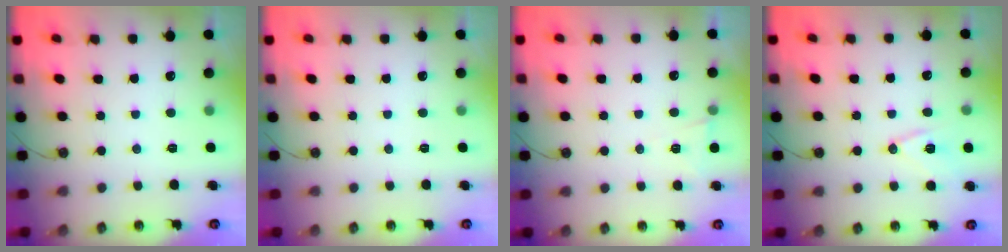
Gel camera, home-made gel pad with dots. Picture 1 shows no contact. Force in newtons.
{"total": 0.0}
{"total": 5.6, "press": 3.4, "slide": 4.4}
{"total": 10.8, "press": 10.3, "slide": 3.3}